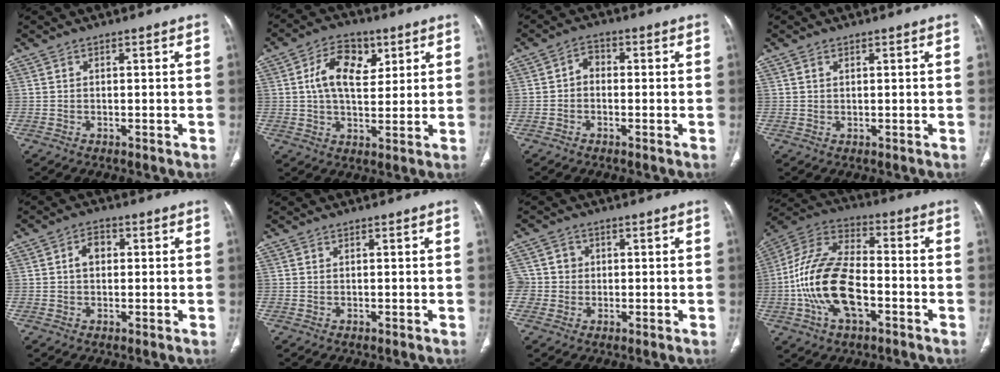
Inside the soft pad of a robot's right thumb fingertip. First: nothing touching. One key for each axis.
{"total": 10.5, "fx": 3.2, "fy": 6.6, "fz": 7.5, "tx": -0.100, "ty": -0.005, "tz": 0.050}
{"total": 3.1, "fx": -0.4, "fy": 2.4, "fz": 1.8, "tx": -0.013, "ty": 0.016, "tz": -0.021}
{"total": 1.1, "fx": 0.6, "fy": 0.7, "fz": 0.6, "tx": -0.009, "ty": -0.003, "tz": 0.011}
{"total": 3.7, "fx": 0.5, "fy": 2.8, "fz": 2.5, "tx": -0.030, "ty": 0.013, "tz": 0.003}
{"total": 0.0}
{"total": 4.9, "fx": -0.1, "fy": 4.9, "fz": 0.4, "tx": 0.023, "ty": 0.014, "tz": -0.005}
{"total": 17.8, "fx": -4.3, "fy": 9.4, "fz": 14.5, "tx": -0.285, "ty": 0.032, "tz": -0.081}